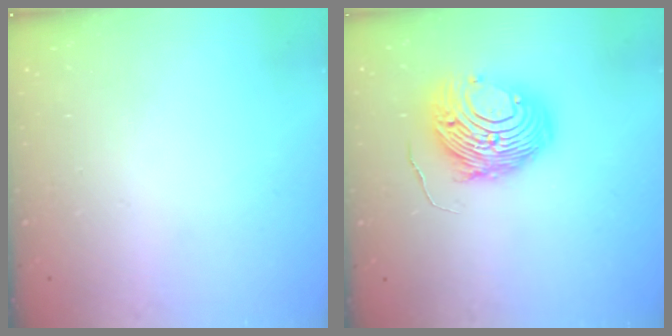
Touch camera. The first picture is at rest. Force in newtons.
{"total": 13.1, "press": 13.0, "slide": 1.2}